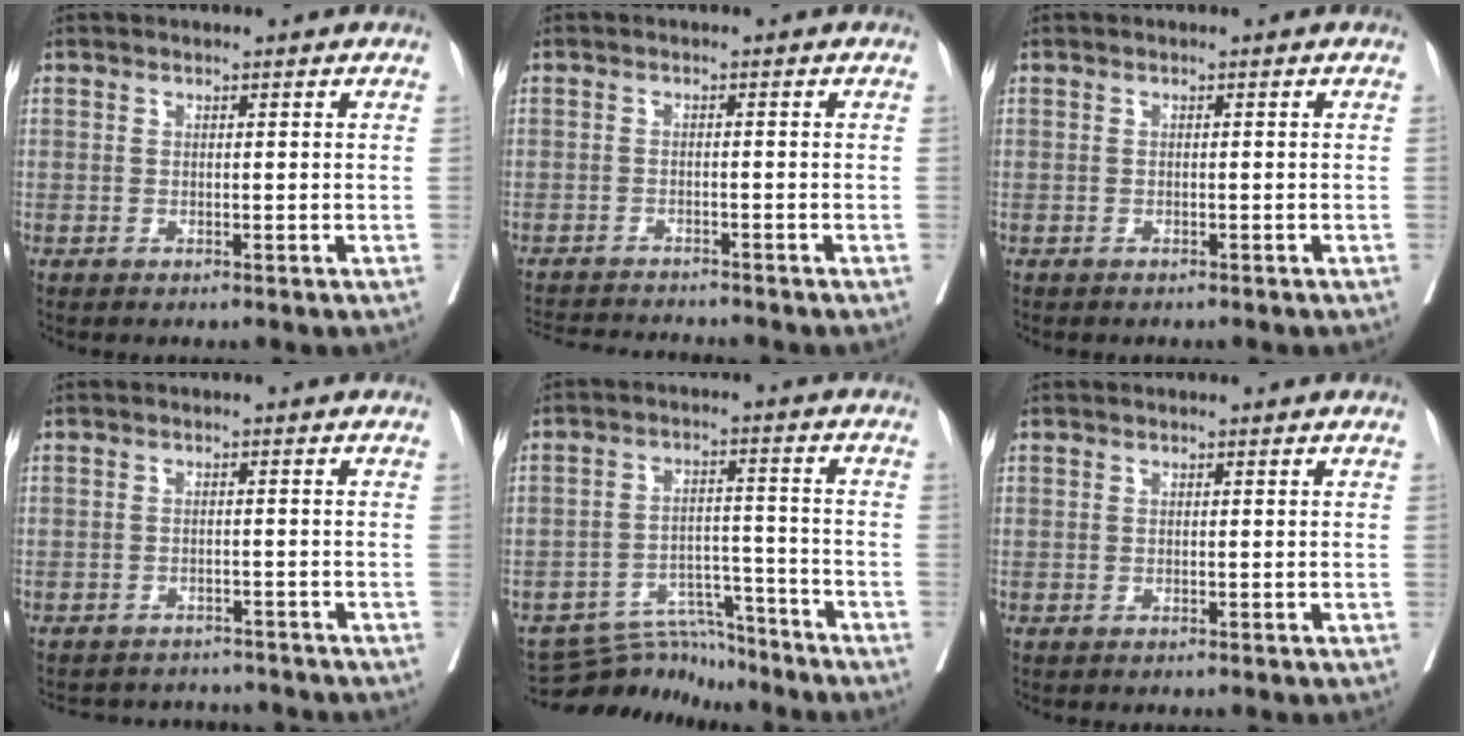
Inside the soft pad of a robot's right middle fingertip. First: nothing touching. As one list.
[{"total": 7.7, "force": [-7.5, 0.2, 1.8], "torque": [-0.024, -0.005, -0.116]}, {"total": 0.9, "force": [-0.8, 0.4, 0.3], "torque": [-0.010, 0.001, -0.012]}, {"total": 7.6, "force": [-7.3, 2.0, 0.6], "torque": [-0.007, 0.013, -0.090]}, {"total": 8.3, "force": [-8.1, 1.8, -0.5], "torque": [0.013, 0.024, -0.134]}, {"total": 0.0}]